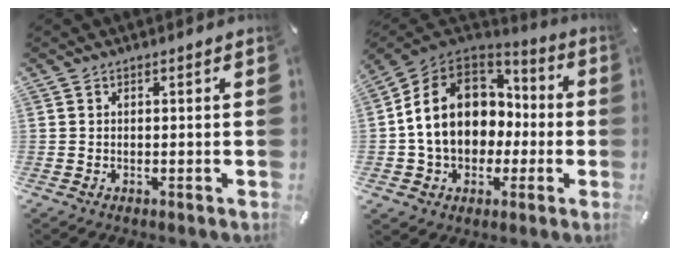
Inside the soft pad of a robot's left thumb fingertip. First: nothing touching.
{"total": 15.5, "force": [-0.5, 13.1, 8.2], "torque": [-0.170, 0.014, -0.004]}